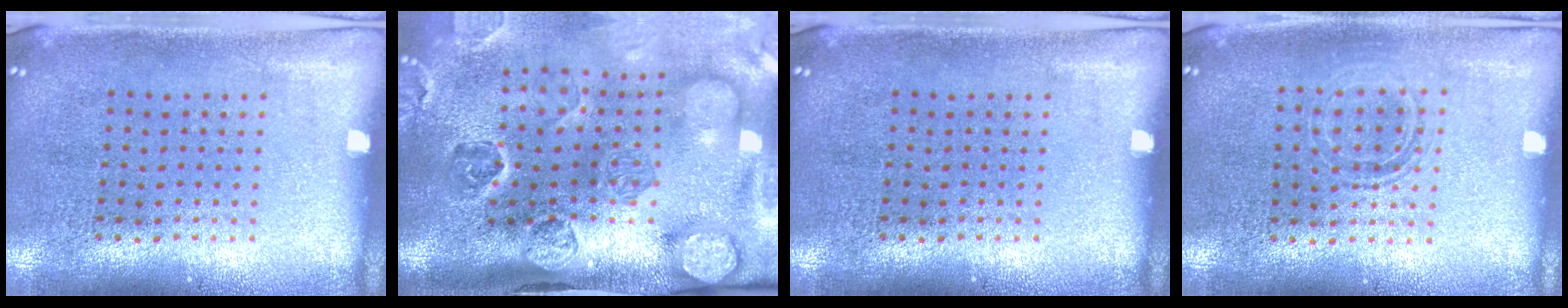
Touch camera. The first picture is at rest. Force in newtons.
{"total": 4.8, "press": 3.5, "slide": 3.3}
{"total": 0.0}
{"total": 1.2, "press": 1.1, "slide": 0.6}